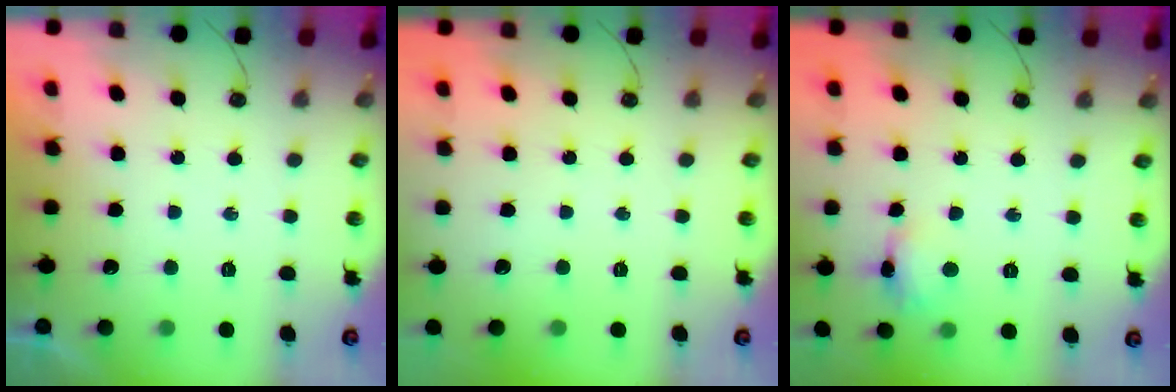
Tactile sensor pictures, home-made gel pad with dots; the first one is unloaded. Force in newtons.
{"total": 0.0}
{"total": 7.2, "press": 7.2, "slide": 0.5}